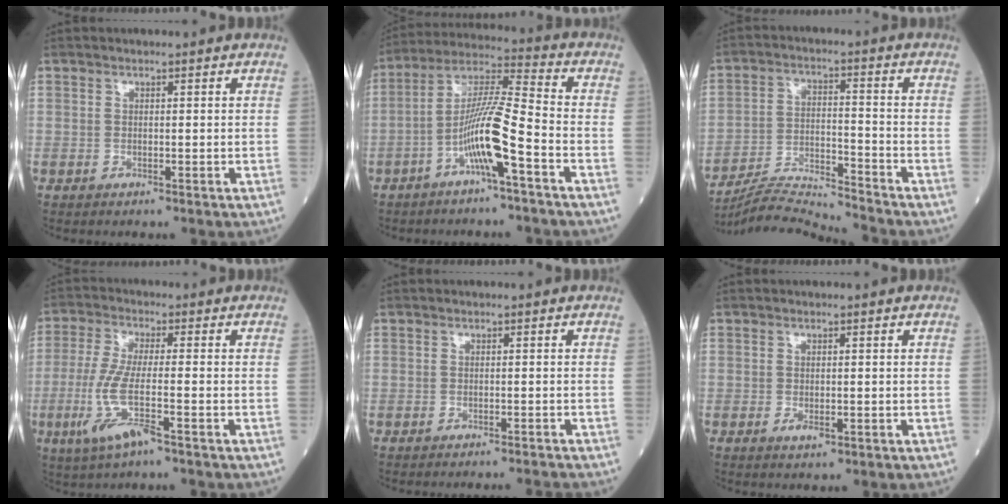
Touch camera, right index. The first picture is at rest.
{"total": 10.7, "force": [-4.4, 0.1, 9.8], "torque": [-0.192, 0.013, -0.086]}
{"total": 10.3, "force": [-10.1, -2.0, 0.8], "torque": [-0.019, 0.007, -0.186]}
{"total": 8.3, "force": [-3.6, 0.6, 7.5], "torque": [-0.166, -0.017, -0.074]}
{"total": 4.1, "force": [-3.8, -1.3, 0.5], "torque": [0.000, -0.009, -0.046]}
{"total": 1.4, "force": [-0.5, 0.6, 1.1], "torque": [-0.019, -0.002, -0.006]}